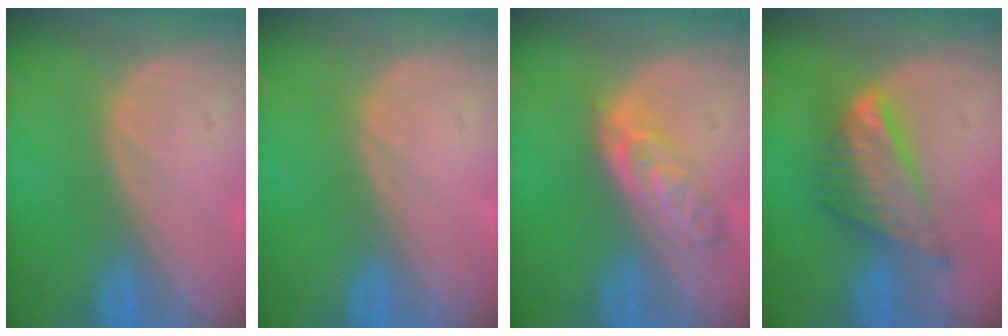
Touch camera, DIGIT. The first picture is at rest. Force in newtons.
{"total": 0.0}
{"total": 5.2, "press": 5.2, "slide": 0.4}
{"total": 7.6, "press": 6.6, "slide": 3.7}